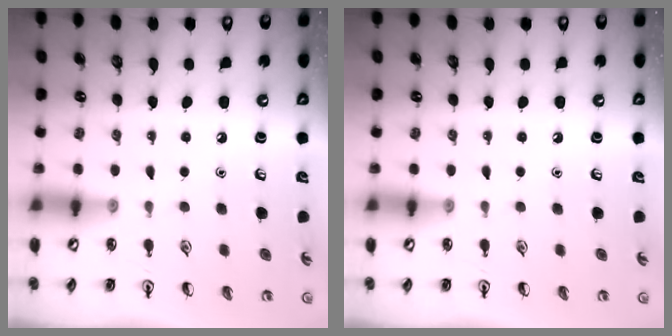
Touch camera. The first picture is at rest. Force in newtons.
{"total": 0.0}